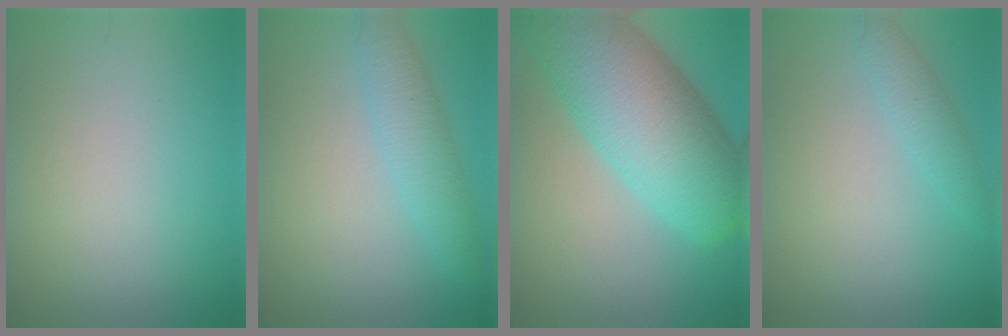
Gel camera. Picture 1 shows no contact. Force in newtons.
{"total": 3.3, "press": 3.3, "slide": 0.0}
{"total": 12.0, "press": 12.0, "slide": 0.5}
{"total": 2.0, "press": 2.0, "slide": 0.0}